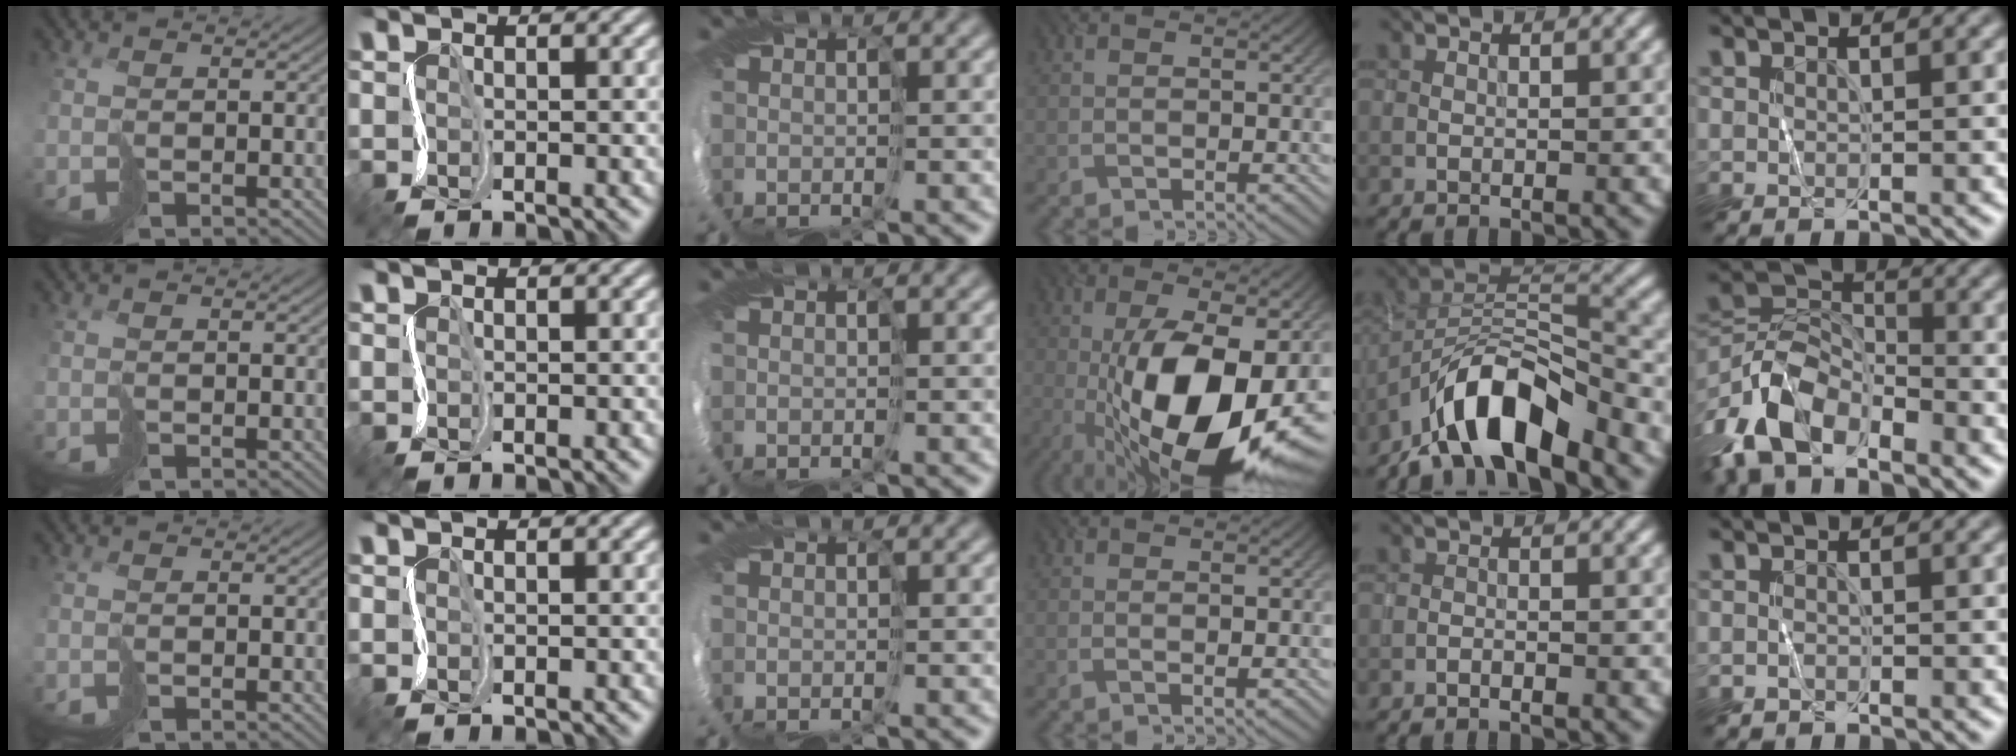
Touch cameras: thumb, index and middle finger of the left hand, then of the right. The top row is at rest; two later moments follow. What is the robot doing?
{"motion": "cut", "object": "wrapping paper"}